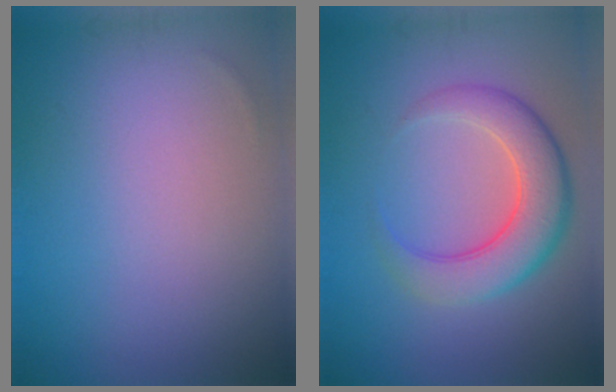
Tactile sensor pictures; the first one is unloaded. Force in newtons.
{"total": 5.8, "press": 5.8, "slide": 0.5}